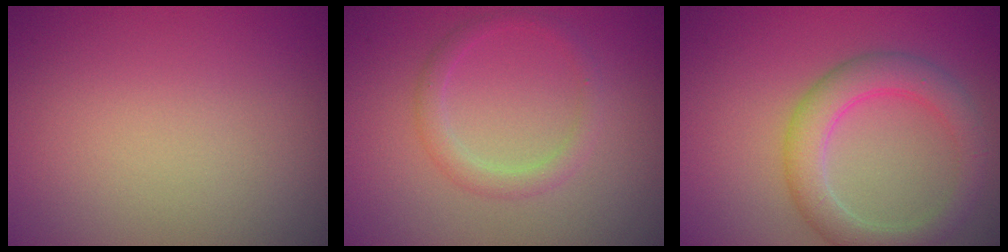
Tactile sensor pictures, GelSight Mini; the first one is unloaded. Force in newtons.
{"total": 1.9, "press": 1.8, "slide": 0.1}
{"total": 4.3, "press": 4.2, "slide": 0.2}